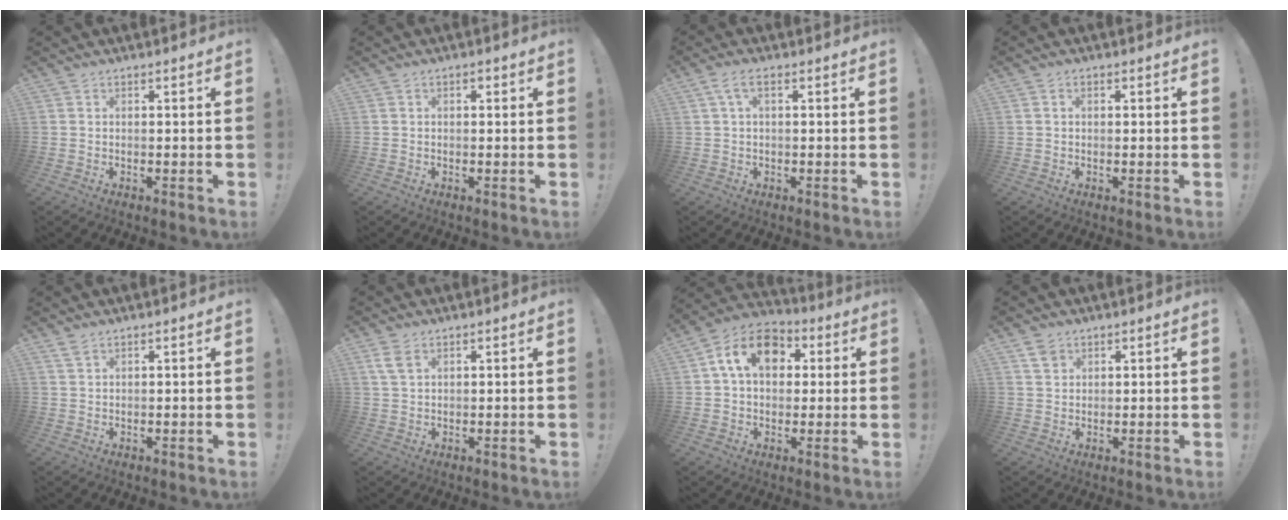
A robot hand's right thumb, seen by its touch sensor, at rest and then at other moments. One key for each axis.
{"total": 0.7, "fx": -0.1, "fy": 0.5, "fz": 0.4, "tx": -0.004, "ty": 0.002, "tz": -0.003}
{"total": 4.0, "fx": 1.1, "fy": 1.5, "fz": 3.5, "tx": -0.071, "ty": 0.008, "tz": 0.022}
{"total": 0.7, "fx": 0.0, "fy": 0.6, "fz": 0.5, "tx": -0.004, "ty": 0.001, "tz": 0.000}
{"total": 1.9, "fx": 1.4, "fy": 0.8, "fz": 1.1, "tx": -0.019, "ty": -0.003, "tz": 0.026}
{"total": 4.4, "fx": 2.3, "fy": 2.4, "fz": 2.9, "tx": -0.049, "ty": -0.007, "tz": 0.045}
{"total": 14.4, "fx": 4.3, "fy": 10.2, "fz": 9.2, "tx": -0.140, "ty": 0.006, "tz": 0.081}
{"total": 3.6, "fx": 2.3, "fy": 2.6, "fz": 0.9, "tx": -0.008, "ty": -0.010, "tz": 0.042}